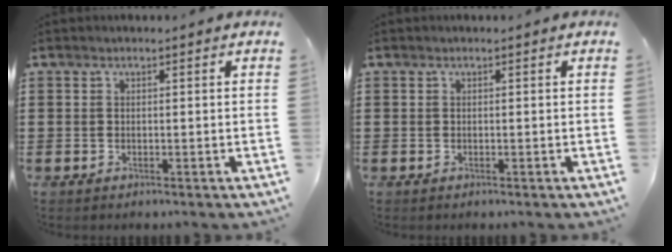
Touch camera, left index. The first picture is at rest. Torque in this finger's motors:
{"motor_torque": [0.00, 0.00, 0.00, 0.00]}